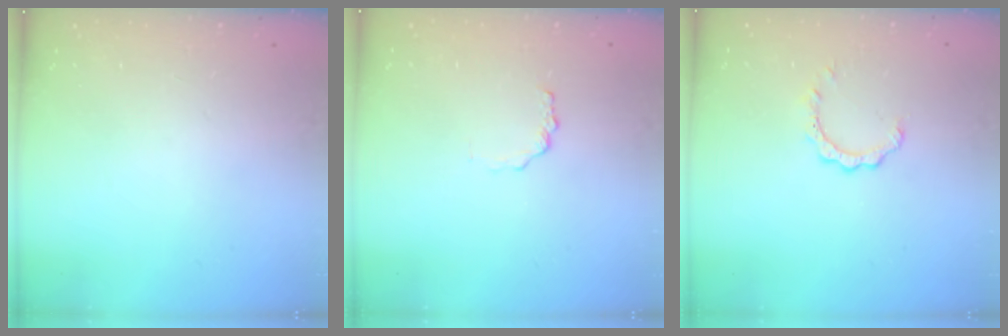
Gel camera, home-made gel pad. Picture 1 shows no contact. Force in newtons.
{"total": 1.7, "press": 1.6, "slide": 0.2}
{"total": 2.2, "press": 2.2, "slide": 0.1}